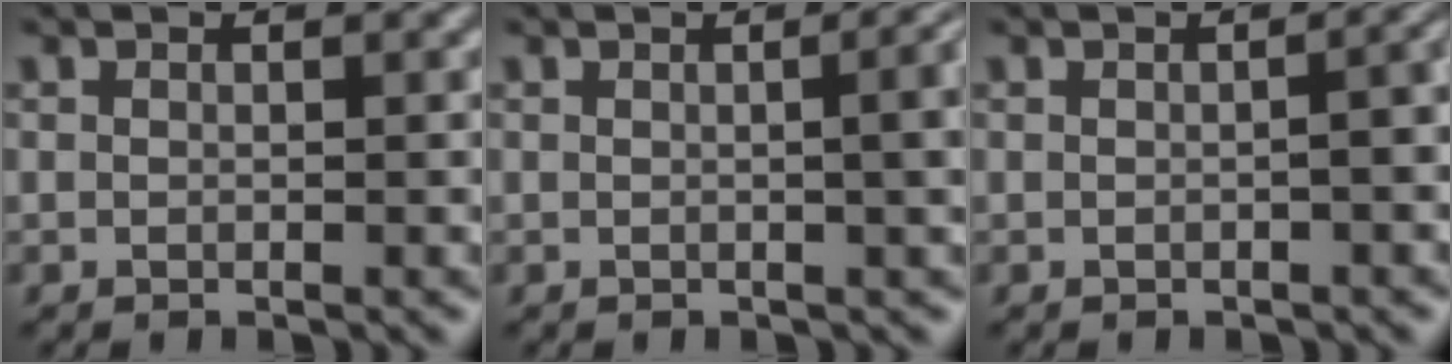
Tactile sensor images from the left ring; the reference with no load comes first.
{"total": 5.2, "force": [0.3, 2.1, 4.7], "torque": [-0.030, 0.013, 0.003]}
{"total": 2.4, "force": [-0.1, 0.8, 2.3], "torque": [-0.018, 0.007, 0.002]}